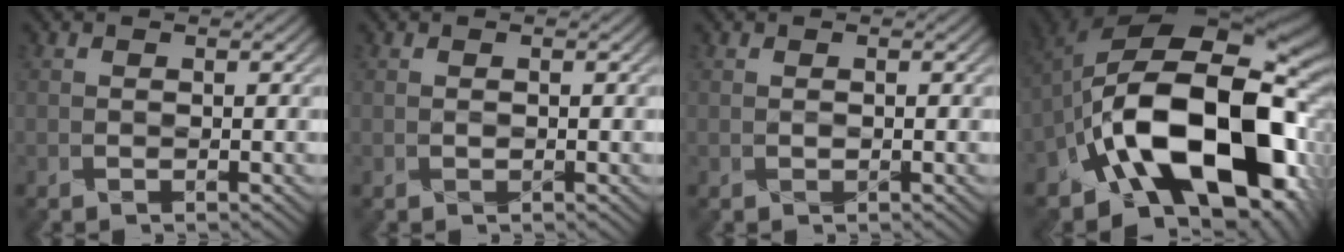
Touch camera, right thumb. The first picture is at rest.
{"total": 0.0}
{"total": 0.0}
{"total": 18.6, "force": [-6.5, 10.7, 13.8], "torque": [-0.230, -0.007, -0.101]}